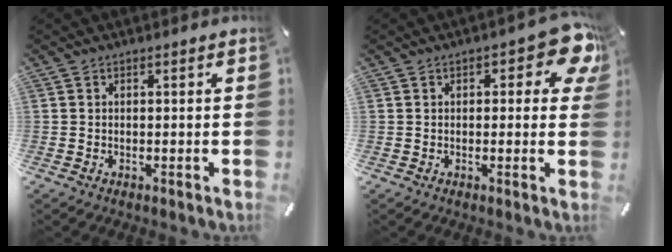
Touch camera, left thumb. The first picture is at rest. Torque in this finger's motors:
{"motor_torque": [0.30, 0.24, 0.34, 0.31, 0.03]}